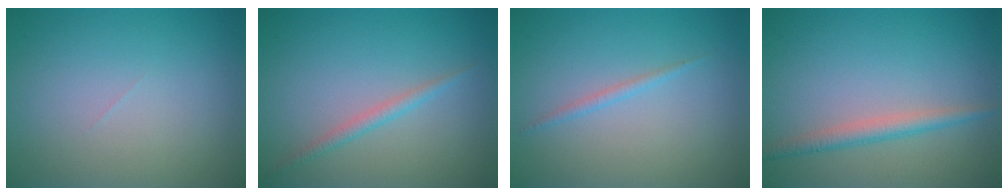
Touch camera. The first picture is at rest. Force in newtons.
{"total": 1.4, "press": 1.4, "slide": 0.1}
{"total": 0.9, "press": 0.9, "slide": 0.1}
{"total": 2.2, "press": 2.2, "slide": 0.0}